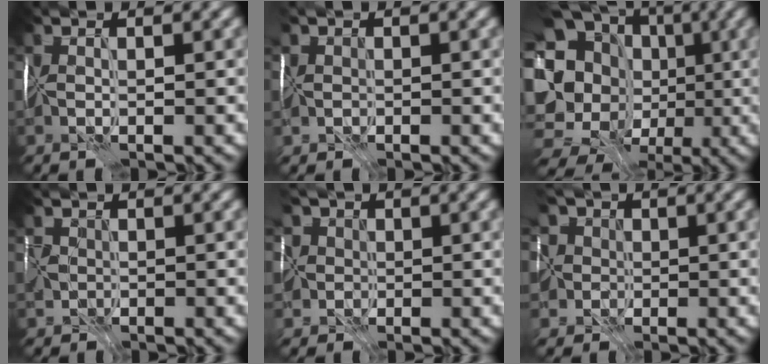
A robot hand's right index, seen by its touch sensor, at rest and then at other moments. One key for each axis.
{"total": 1.5, "fx": -0.6, "fy": 1.4, "fz": -0.1, "tx": -0.005, "ty": -0.001, "tz": -0.013}
{"total": 15.9, "fx": -1.1, "fy": 14.9, "fz": 5.5, "tx": -0.115, "ty": 0.016, "tz": -0.033}
{"total": 1.4, "fx": -0.5, "fy": 1.0, "fz": -0.9, "tx": 0.019, "ty": -0.002, "tz": -0.010}
{"total": 5.2, "fx": 1.1, "fy": 4.9, "fz": 1.2, "tx": -0.025, "ty": 0.022, "tz": -0.024}
{"total": 7.3, "fx": 1.7, "fy": 6.6, "fz": 2.5, "tx": -0.044, "ty": 0.029, "tz": -0.026}